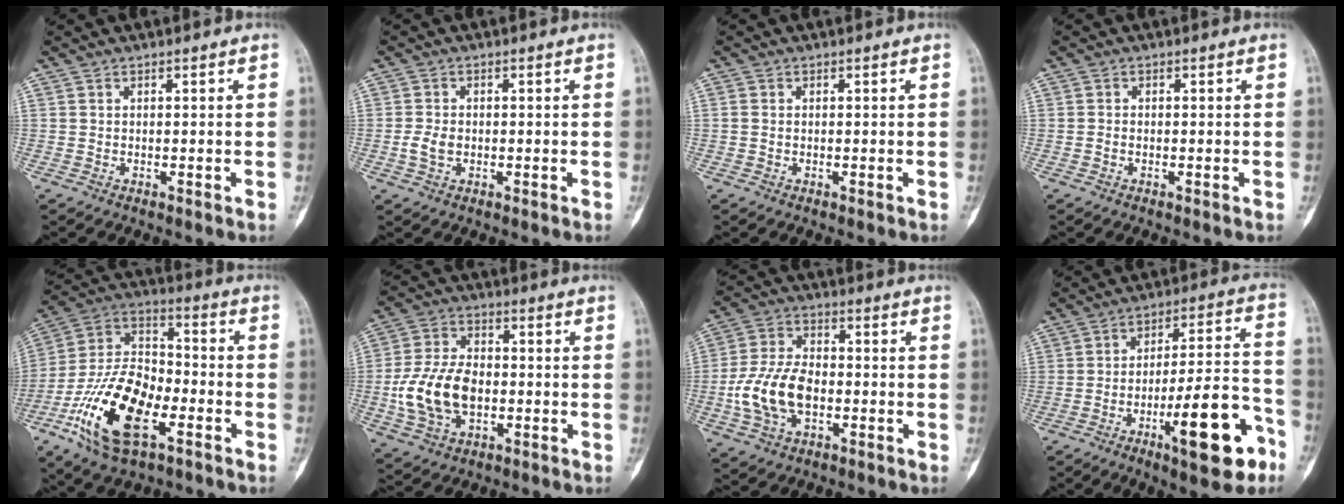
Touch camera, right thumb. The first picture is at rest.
{"total": 3.0, "force": [-0.5, 2.1, 2.1], "torque": [-0.043, 0.005, -0.011]}
{"total": 0.8, "force": [0.0, 0.7, 0.5], "torque": [-0.012, 0.000, 0.000]}
{"total": 0.7, "force": [-0.2, 0.5, 0.4], "torque": [-0.007, 0.002, -0.006]}
{"total": 20.8, "force": [-8.4, 10.5, 15.9], "torque": [-0.296, 0.044, -0.153]}
{"total": 13.9, "force": [-2.1, 9.0, 10.4], "torque": [-0.196, 0.017, -0.036]}
{"total": 12.8, "force": [-2.6, 8.0, 9.7], "torque": [-0.191, 0.020, -0.049]}
{"total": 18.3, "force": [-8.5, 4.9, 15.5], "torque": [-0.224, 0.055, -0.121]}